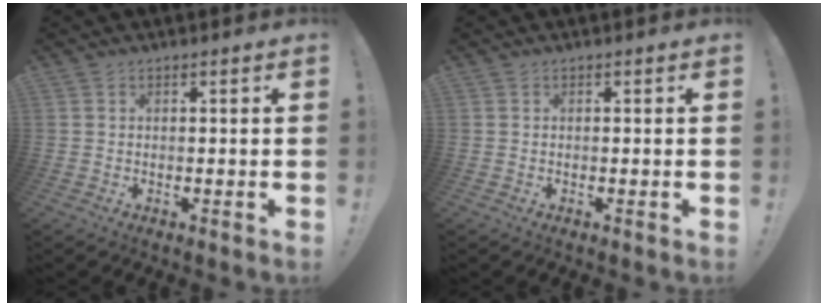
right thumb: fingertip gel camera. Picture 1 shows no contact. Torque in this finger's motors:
{"motor_torque": [-0.04, -0.08, 0.02, 0.18, -0.05]}